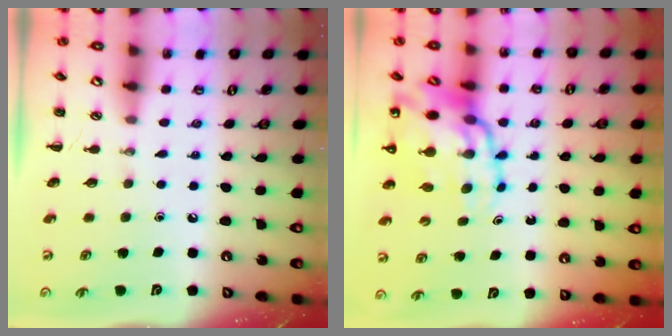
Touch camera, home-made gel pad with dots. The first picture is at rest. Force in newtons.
{"total": 18.2, "press": 17.5, "slide": 5.0}